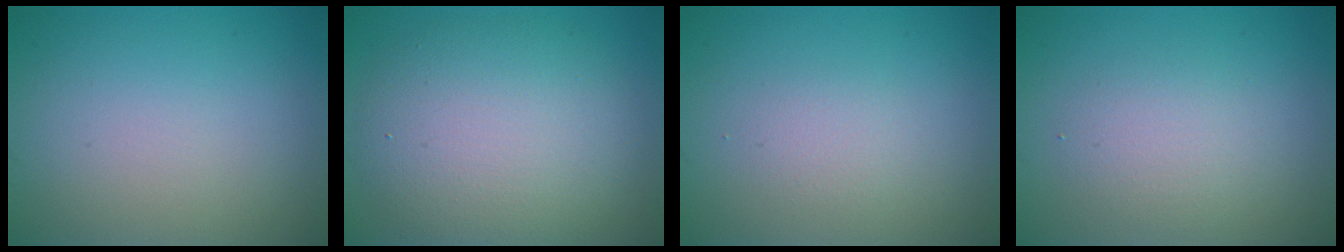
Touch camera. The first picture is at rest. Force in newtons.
{"total": 8.3, "press": 8.2, "slide": 0.6}
{"total": 1.3, "press": 1.3, "slide": 0.1}
{"total": 2.5, "press": 2.5, "slide": 0.1}